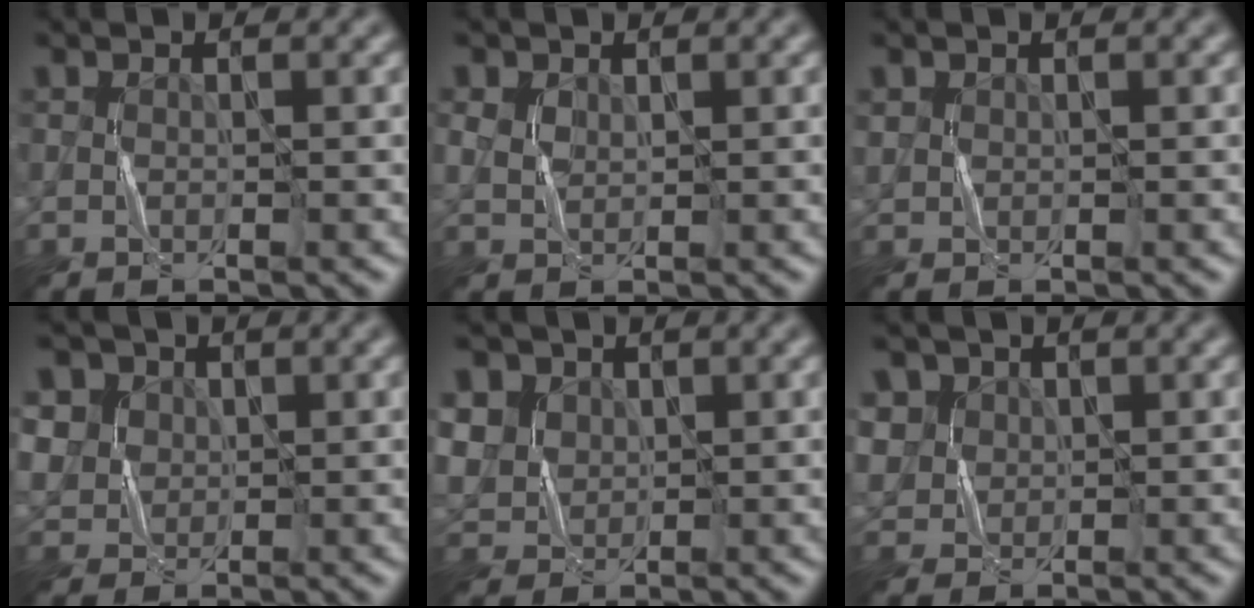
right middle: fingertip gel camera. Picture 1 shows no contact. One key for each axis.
{"total": 1.3, "fx": 0.7, "fy": 1.0, "fz": 0.5, "tx": -0.013, "ty": -0.001, "tz": 0.018}
{"total": 0.6, "fx": 0.4, "fy": 0.5, "fz": -0.1, "tx": -0.001, "ty": -0.001, "tz": 0.013}
{"total": 5.4, "fx": 2.4, "fy": 4.5, "fz": 1.8, "tx": -0.055, "ty": 0.008, "tz": 0.043}
{"total": 6.0, "fx": 2.6, "fy": 4.9, "fz": 2.3, "tx": -0.076, "ty": 0.012, "tz": 0.048}
{"total": 4.1, "fx": 1.6, "fy": 3.5, "fz": 1.2, "tx": -0.048, "ty": 0.007, "tz": 0.039}